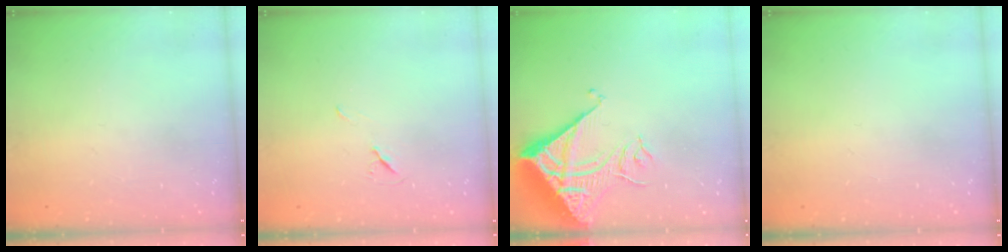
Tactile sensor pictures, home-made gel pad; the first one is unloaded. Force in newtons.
{"total": 4.9, "press": 4.4, "slide": 2.2}
{"total": 11.6, "press": 11.5, "slide": 1.4}
{"total": 0.0}